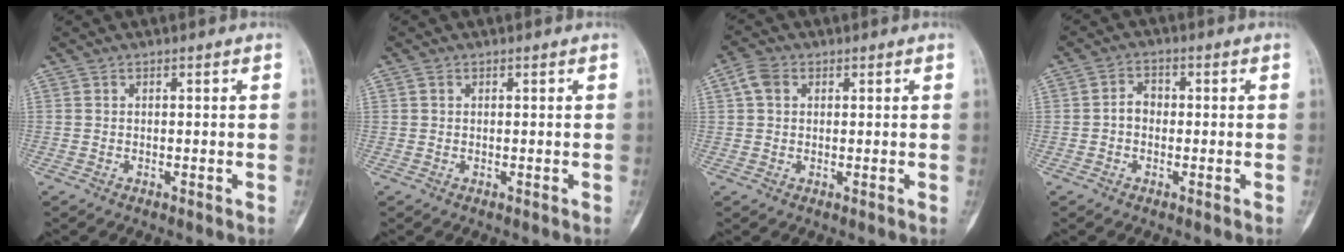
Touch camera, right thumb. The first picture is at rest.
{"total": 1.0, "force": [0.1, -1.0, -0.1], "torque": [-0.005, 0.002, 0.002]}
{"total": 2.4, "force": [1.0, 1.3, 1.8], "torque": [-0.040, 0.007, 0.019]}
{"total": 3.1, "force": [-0.5, 2.4, 1.9], "torque": [-0.019, 0.016, -0.015]}